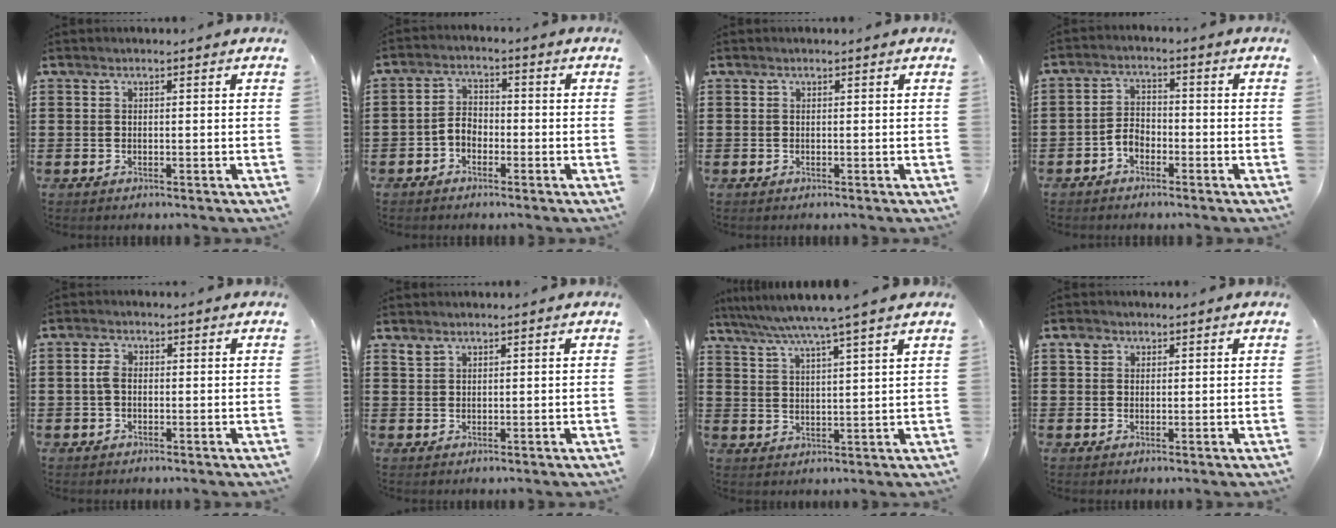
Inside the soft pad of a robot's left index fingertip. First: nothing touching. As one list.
[{"total": 3.1, "force": [-1.7, 2.0, 1.7], "torque": [-0.043, 0.005, -0.038]}, {"total": 0.0}, {"total": 3.1, "force": [-1.9, 1.8, 1.7], "torque": [-0.042, 0.005, -0.041]}, {"total": 2.8, "force": [0.1, 1.7, 2.2], "torque": [-0.052, 0.004, -0.001]}, {"total": 1.4, "force": [1.2, 0.7, 0.2], "torque": [-0.007, 0.002, 0.023]}, {"total": 6.0, "force": [5.0, -1.2, 3.1], "torque": [-0.076, -0.025, 0.083]}, {"total": 2.2, "force": [1.2, 1.7, 0.6], "torque": [-0.008, 0.004, 0.020]}]